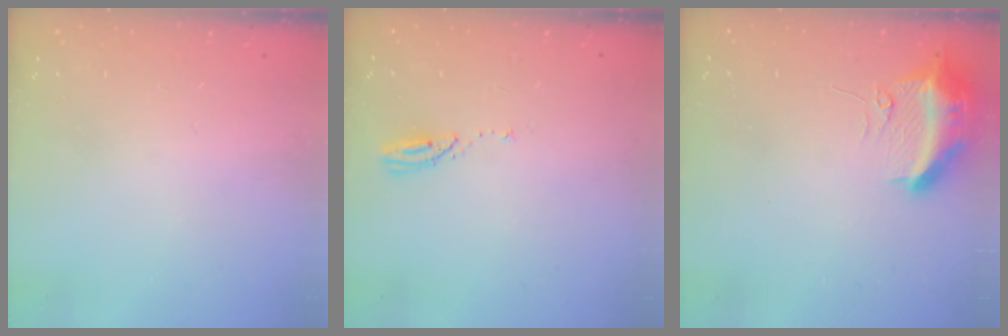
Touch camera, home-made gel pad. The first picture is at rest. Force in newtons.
{"total": 3.0, "press": 2.9, "slide": 0.3}
{"total": 12.3, "press": 10.8, "slide": 5.9}